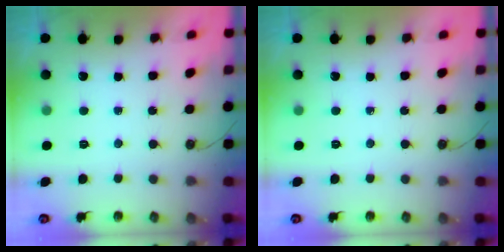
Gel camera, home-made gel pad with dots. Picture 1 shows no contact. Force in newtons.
{"total": 0.0}